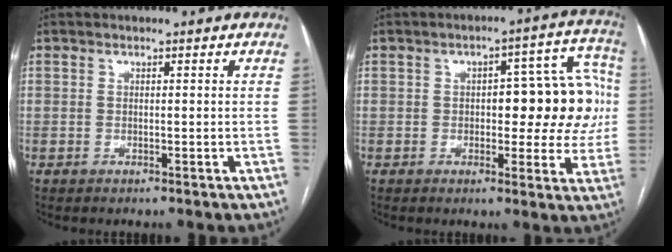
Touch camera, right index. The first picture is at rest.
{"total": 12.6, "force": [0.4, 5.4, 11.4], "torque": [-0.119, 0.039, 0.009]}